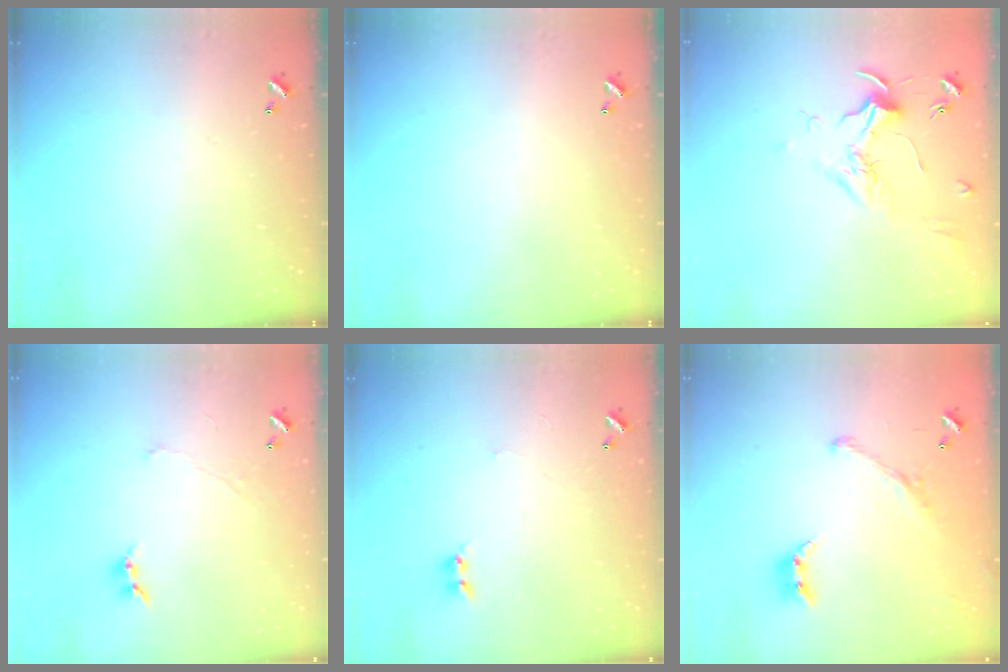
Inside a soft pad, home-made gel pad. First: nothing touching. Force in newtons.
{"total": 0.0}
{"total": 1.7, "press": 1.5, "slide": 0.8}
{"total": 0.0}
{"total": 0.0}
{"total": 1.8, "press": 1.2, "slide": 1.3}